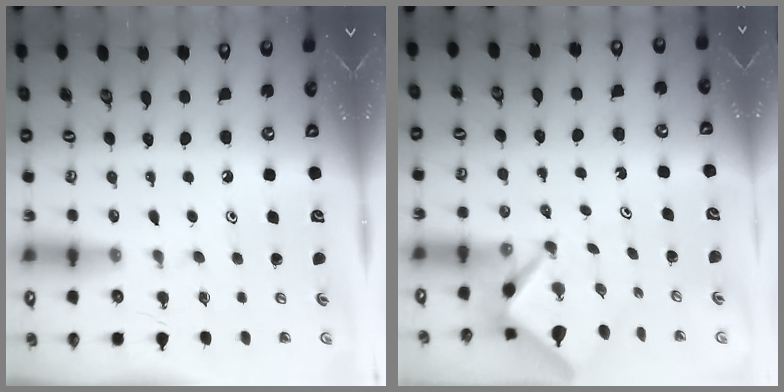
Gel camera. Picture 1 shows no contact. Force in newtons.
{"total": 2.7, "press": 2.7, "slide": 0.1}